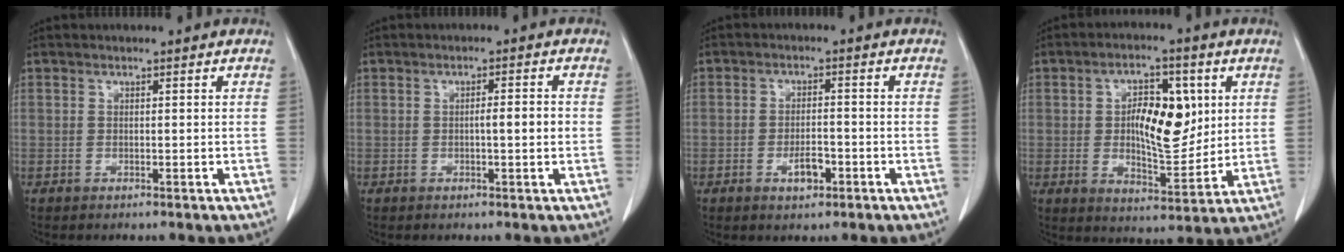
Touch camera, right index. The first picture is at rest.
{"total": 2.9, "force": [-0.2, 0.2, 2.9], "torque": [-0.047, 0.001, -0.005]}
{"total": 3.7, "force": [-1.6, 1.5, 3.0], "torque": [-0.052, 0.003, -0.020]}
{"total": 11.2, "force": [2.0, 4.8, 9.9], "torque": [-0.164, 0.009, 0.038]}